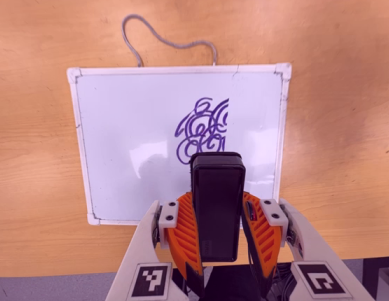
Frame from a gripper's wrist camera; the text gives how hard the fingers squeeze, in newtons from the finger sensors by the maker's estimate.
{"total": 6.7, "left": 5.3, "right": 8.1}